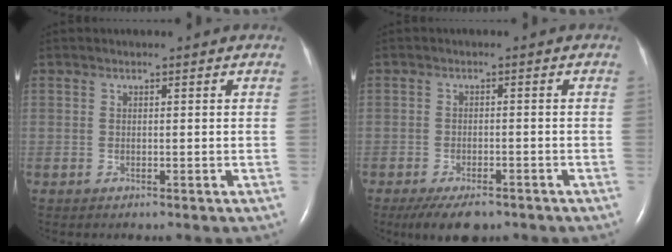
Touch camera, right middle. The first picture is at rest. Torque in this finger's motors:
{"motor_torque": [0.63, -0.53, 0.09, 0.02]}